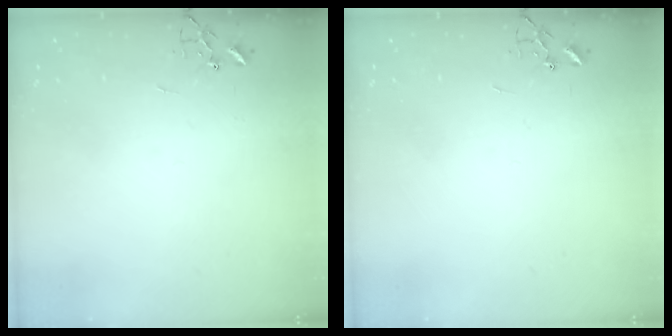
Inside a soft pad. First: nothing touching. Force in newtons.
{"total": 0.0}